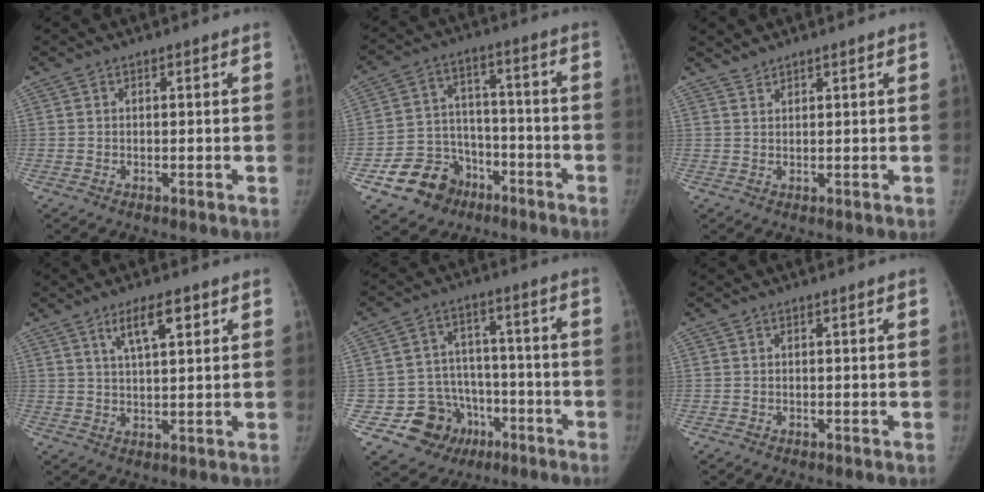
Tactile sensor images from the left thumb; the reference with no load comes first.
{"total": 12.2, "force": [-6.8, 9.5, 3.4], "torque": [-0.019, 0.064, -0.106]}
{"total": 1.4, "force": [1.4, 0.1, 0.1], "torque": [0.006, 0.002, 0.028]}
{"total": 6.2, "force": [3.4, 1.8, 4.9], "torque": [-0.079, -0.012, 0.060]}
{"total": 12.1, "force": [-5.2, 10.6, 2.6], "torque": [-0.002, 0.067, -0.071]}
{"total": 0.0}